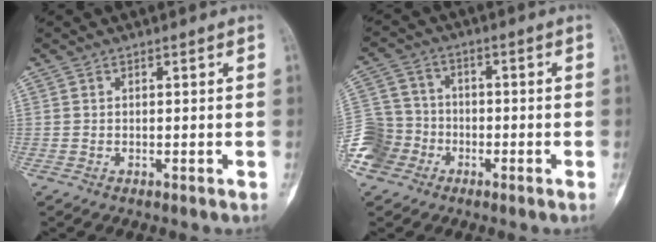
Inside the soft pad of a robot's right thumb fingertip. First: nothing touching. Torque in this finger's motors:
{"motor_torque": [-0.06, -0.13, 0.51, -0.45, 0.02]}